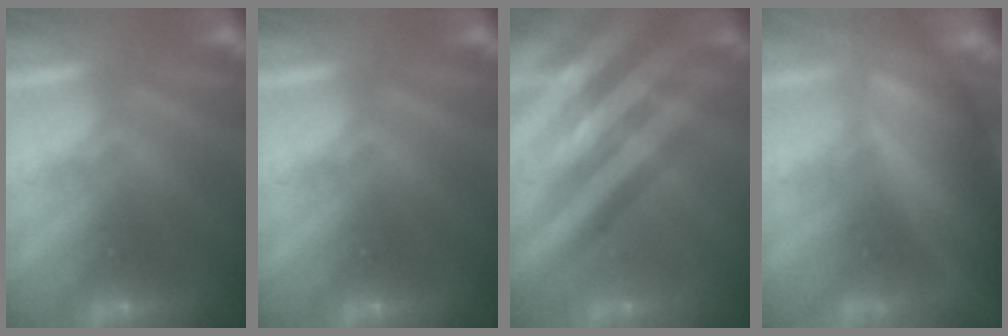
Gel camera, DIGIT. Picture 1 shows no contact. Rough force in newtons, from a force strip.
{"total": 0.0}
{"total": 2.4}
{"total": 7.3}